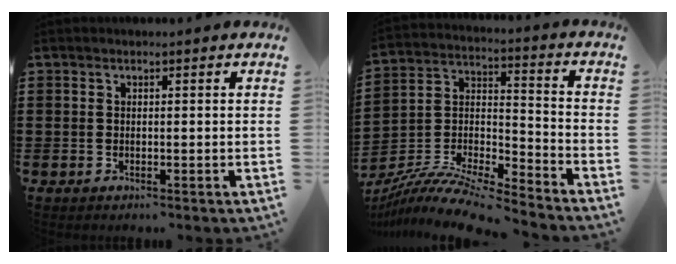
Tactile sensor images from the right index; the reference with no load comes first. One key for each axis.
{"total": 9.9, "fx": -9.1, "fy": 1.0, "fz": 3.7, "tx": -0.083, "ty": 0.003, "tz": -0.188}